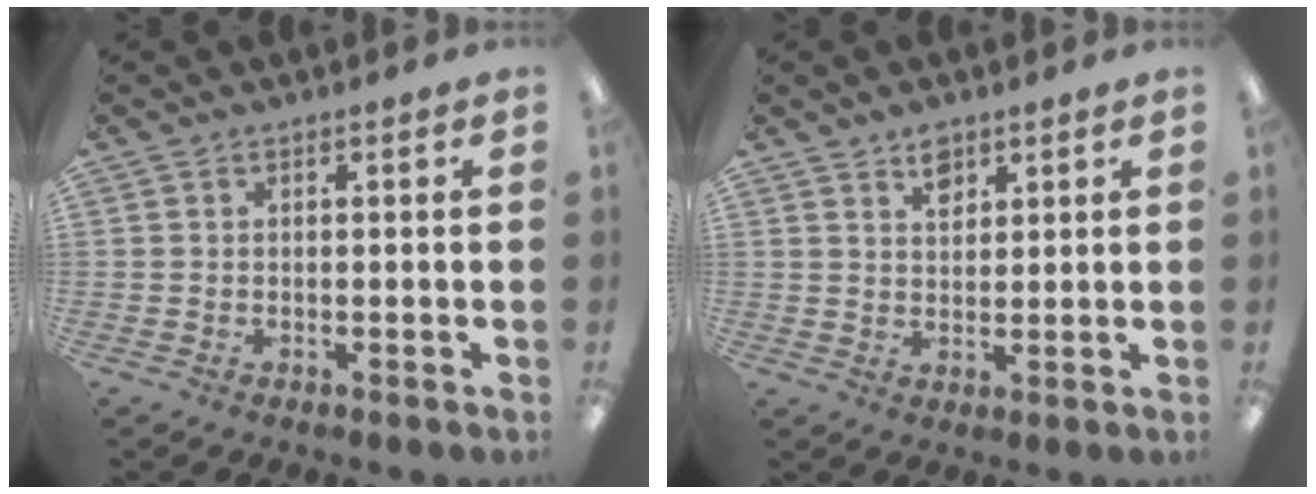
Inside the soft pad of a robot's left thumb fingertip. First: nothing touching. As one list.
[{"total": 4.1, "force": [3.0, 2.3, 1.5], "torque": [-0.013, -0.014, 0.052]}]